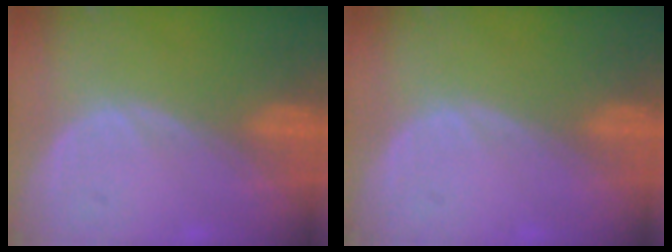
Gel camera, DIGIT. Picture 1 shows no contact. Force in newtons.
{"total": 0.0}